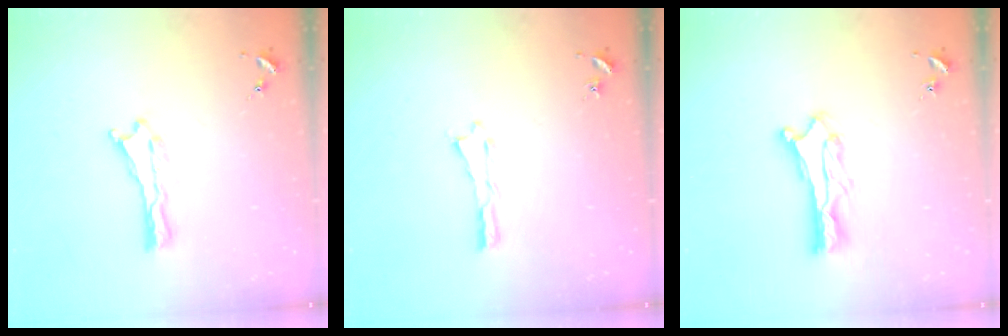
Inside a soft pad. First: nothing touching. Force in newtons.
{"total": 0.0}
{"total": 1.2, "press": 1.1, "slide": 0.1}